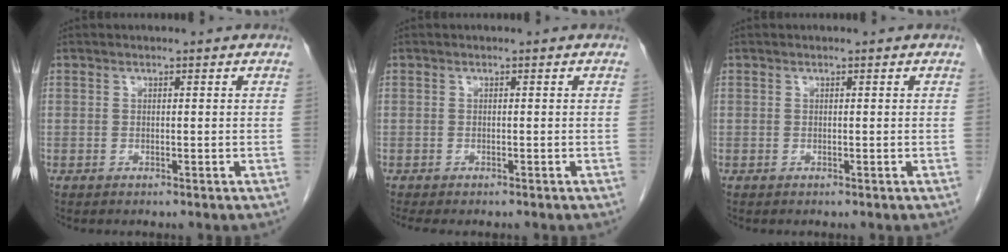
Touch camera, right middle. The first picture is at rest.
{"total": 3.0, "force": [-2.5, 0.7, 1.4], "torque": [-0.018, -0.009, -0.032]}
{"total": 0.0}